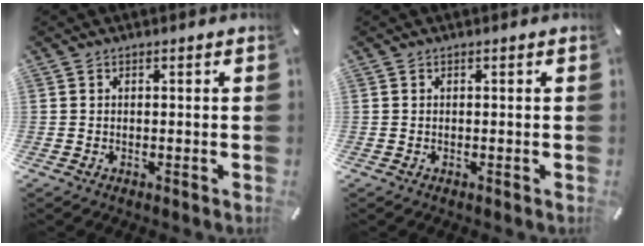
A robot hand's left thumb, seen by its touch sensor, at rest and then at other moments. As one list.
[{"total": 0.0}]